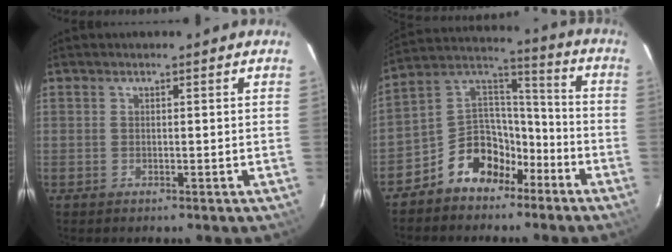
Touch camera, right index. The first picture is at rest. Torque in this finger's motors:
{"motor_torque": [0.85, -0.73, 0.05, -0.06]}